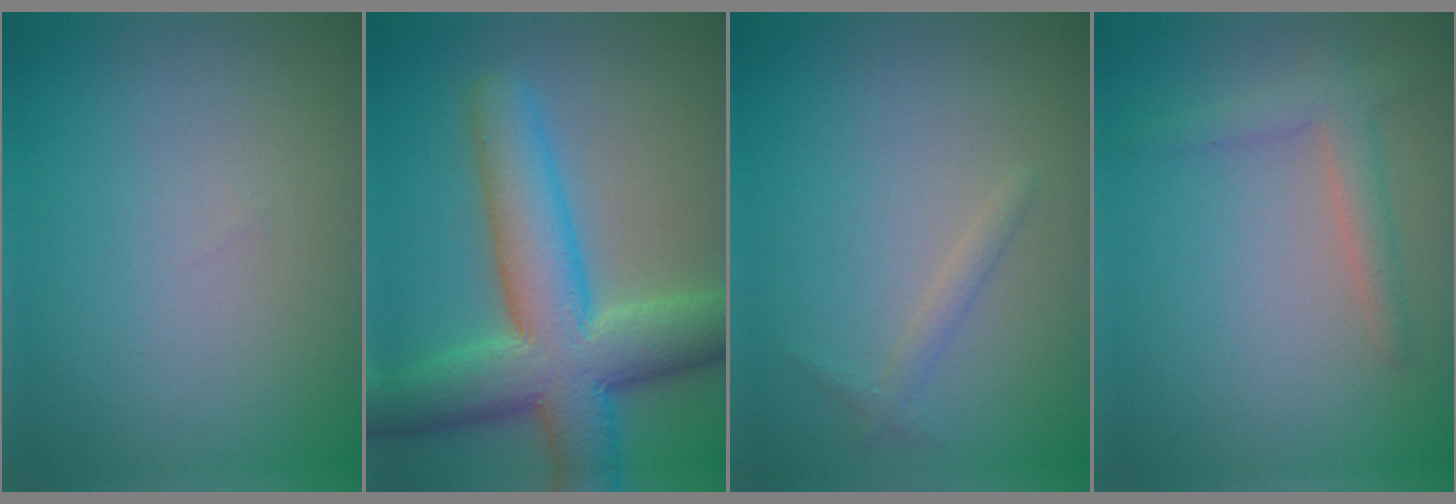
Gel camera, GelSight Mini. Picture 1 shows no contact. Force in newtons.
{"total": 10.5, "press": 10.5, "slide": 0.5}
{"total": 1.1, "press": 1.1, "slide": 0.1}
{"total": 2.5, "press": 2.5, "slide": 0.1}